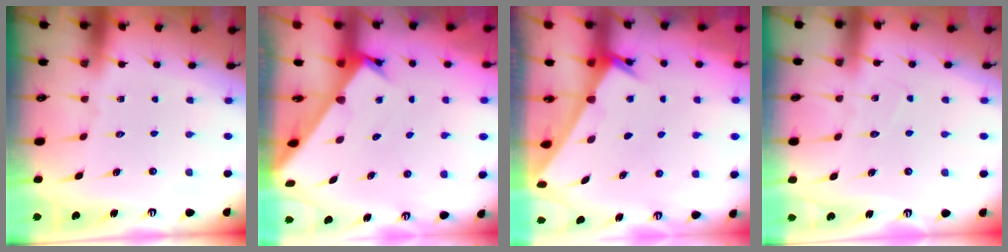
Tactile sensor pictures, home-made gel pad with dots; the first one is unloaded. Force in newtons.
{"total": 2.6, "press": 2.6, "slide": 0.2}
{"total": 2.3, "press": 2.3, "slide": 0.3}
{"total": 3.9, "press": 3.9, "slide": 0.4}